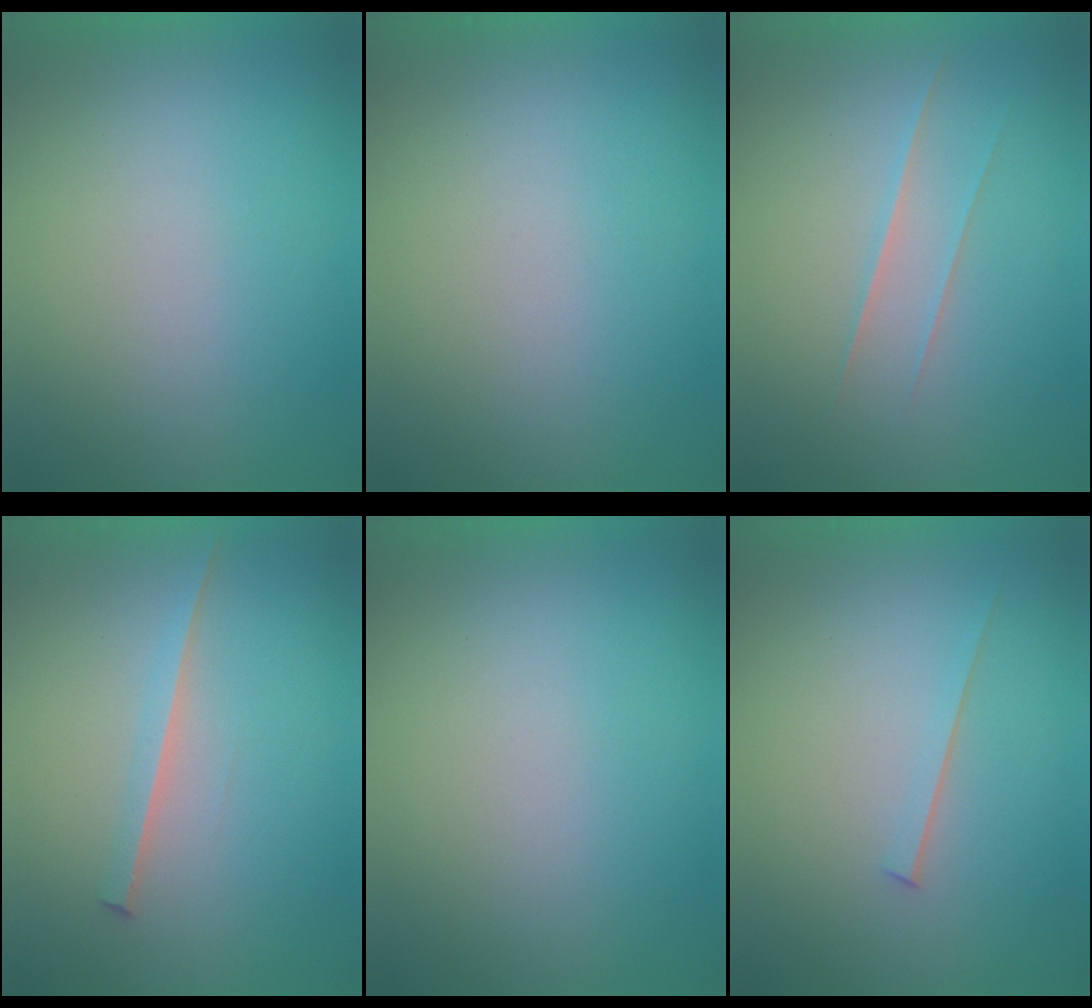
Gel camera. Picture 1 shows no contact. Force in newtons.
{"total": 0.0}
{"total": 1.7}
{"total": 1.8}
{"total": 0.0}
{"total": 1.5}